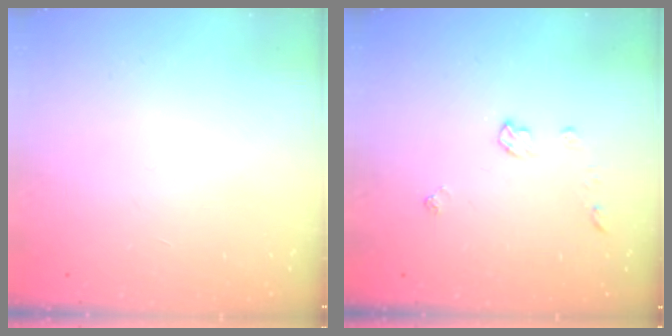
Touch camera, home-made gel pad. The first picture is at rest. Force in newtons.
{"total": 6.3, "press": 6.3, "slide": 0.3}